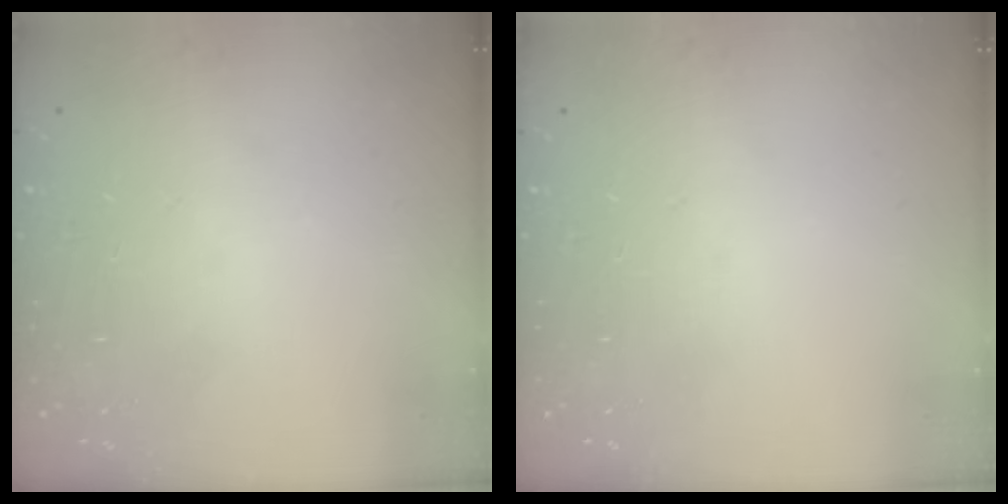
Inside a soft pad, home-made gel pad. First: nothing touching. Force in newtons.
{"total": 0.0}